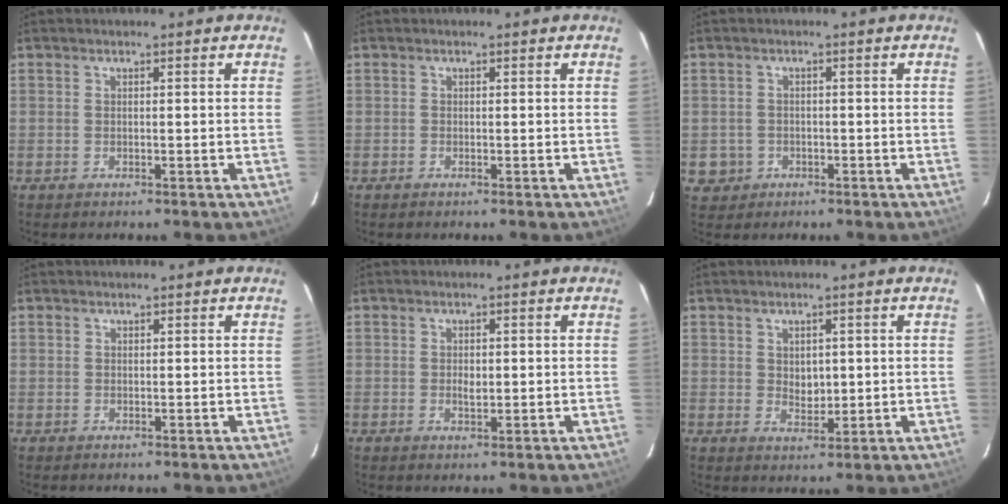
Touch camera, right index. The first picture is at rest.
{"total": 0.0}
{"total": 4.0, "force": [-1.0, 3.8, 0.5], "torque": [-0.019, 0.010, -0.007]}
{"total": 0.6, "force": [0.1, 0.6, -0.1], "torque": [0.004, 0.003, 0.001]}
{"total": 1.9, "force": [-0.1, 1.0, 1.5], "torque": [-0.025, -0.001, -0.001]}
{"total": 3.3, "force": [0.6, 2.5, 2.1], "torque": [-0.030, -0.001, 0.014]}